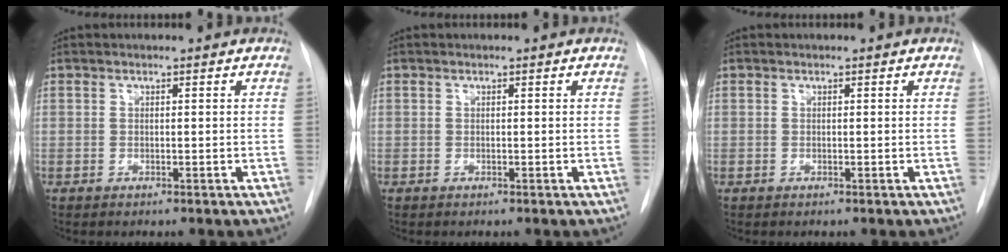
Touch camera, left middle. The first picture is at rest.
{"total": 0.0}
{"total": 0.0}